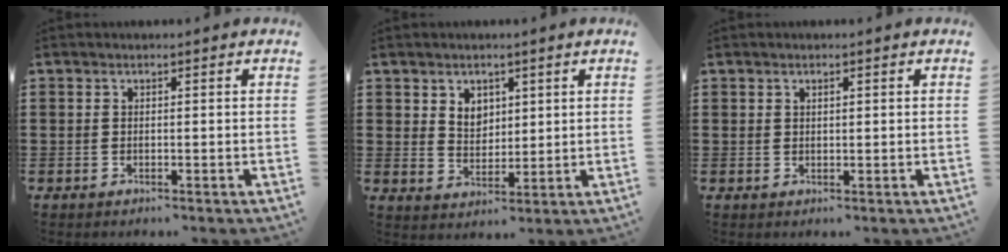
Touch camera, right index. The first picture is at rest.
{"total": 3.7, "force": [2.3, 2.8, 1.0], "torque": [-0.030, 0.010, 0.043]}
{"total": 0.7, "force": [0.5, 0.3, 0.5], "torque": [-0.010, 0.001, 0.009]}